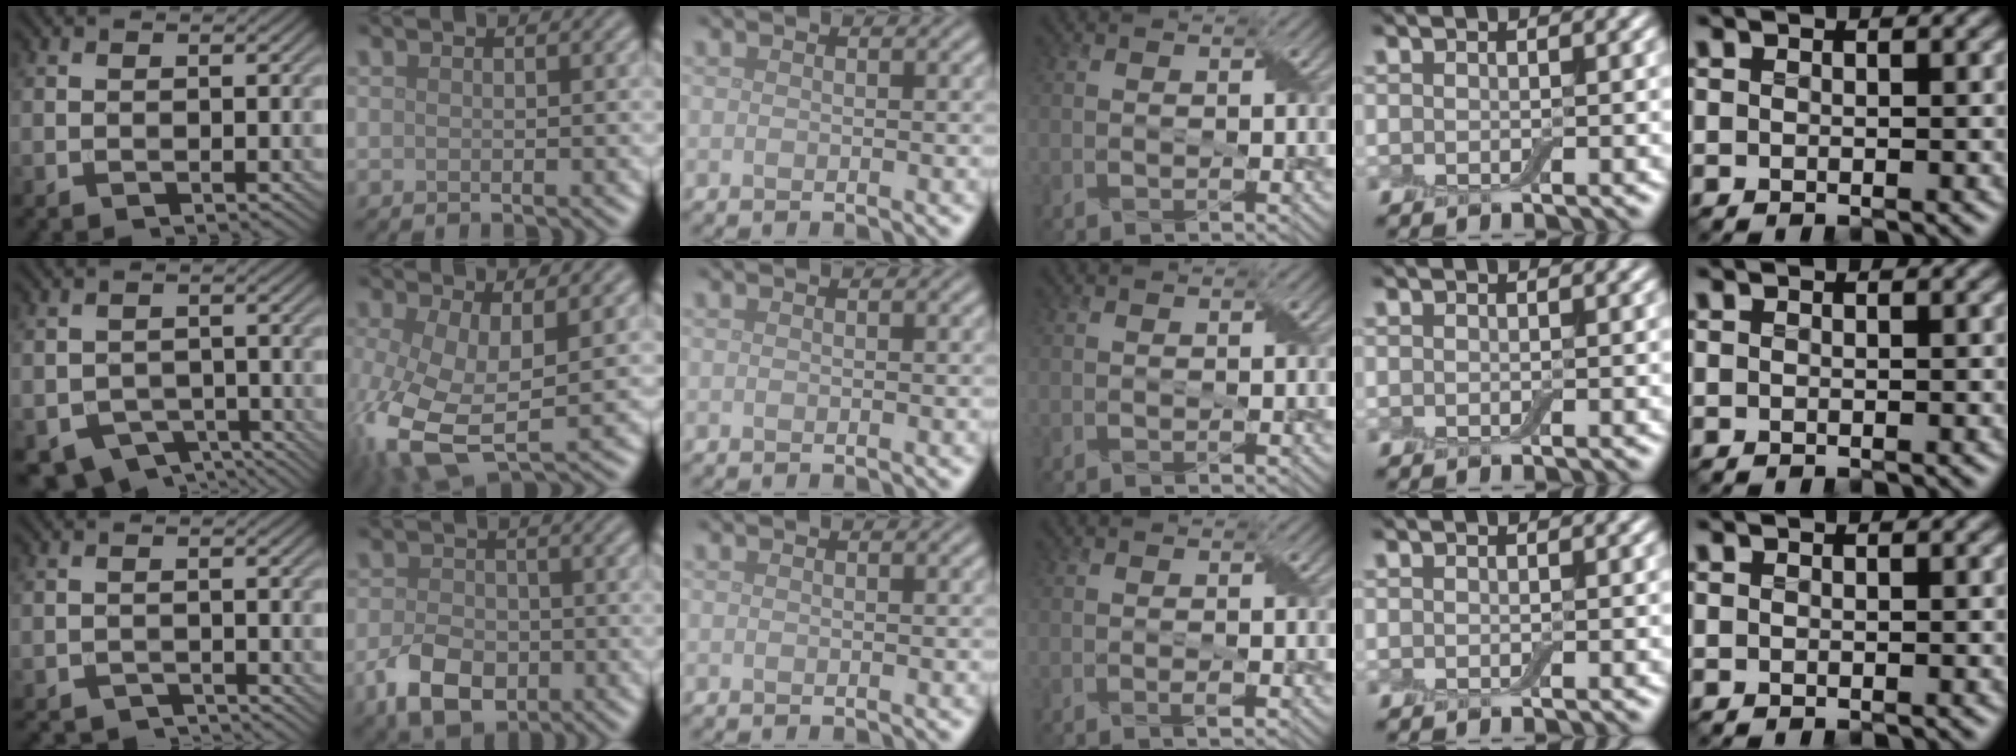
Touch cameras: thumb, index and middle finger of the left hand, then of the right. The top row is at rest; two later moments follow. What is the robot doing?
{"motion": "peel", "object": "small bumper sticker"}